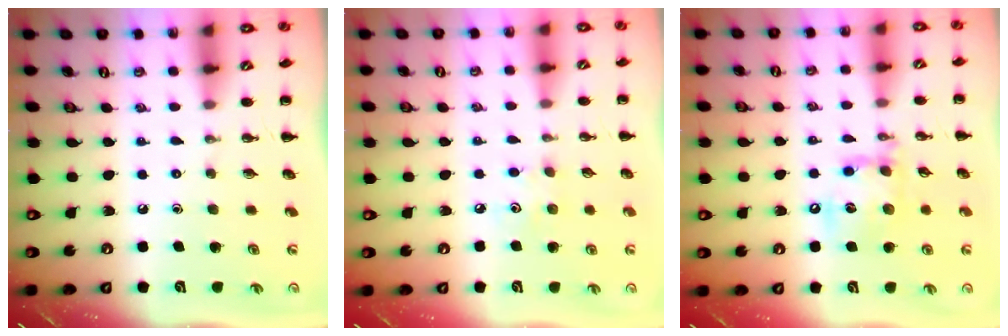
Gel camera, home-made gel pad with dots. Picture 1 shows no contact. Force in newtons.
{"total": 3.8, "press": 3.7, "slide": 0.9}
{"total": 13.7, "press": 13.5, "slide": 2.3}